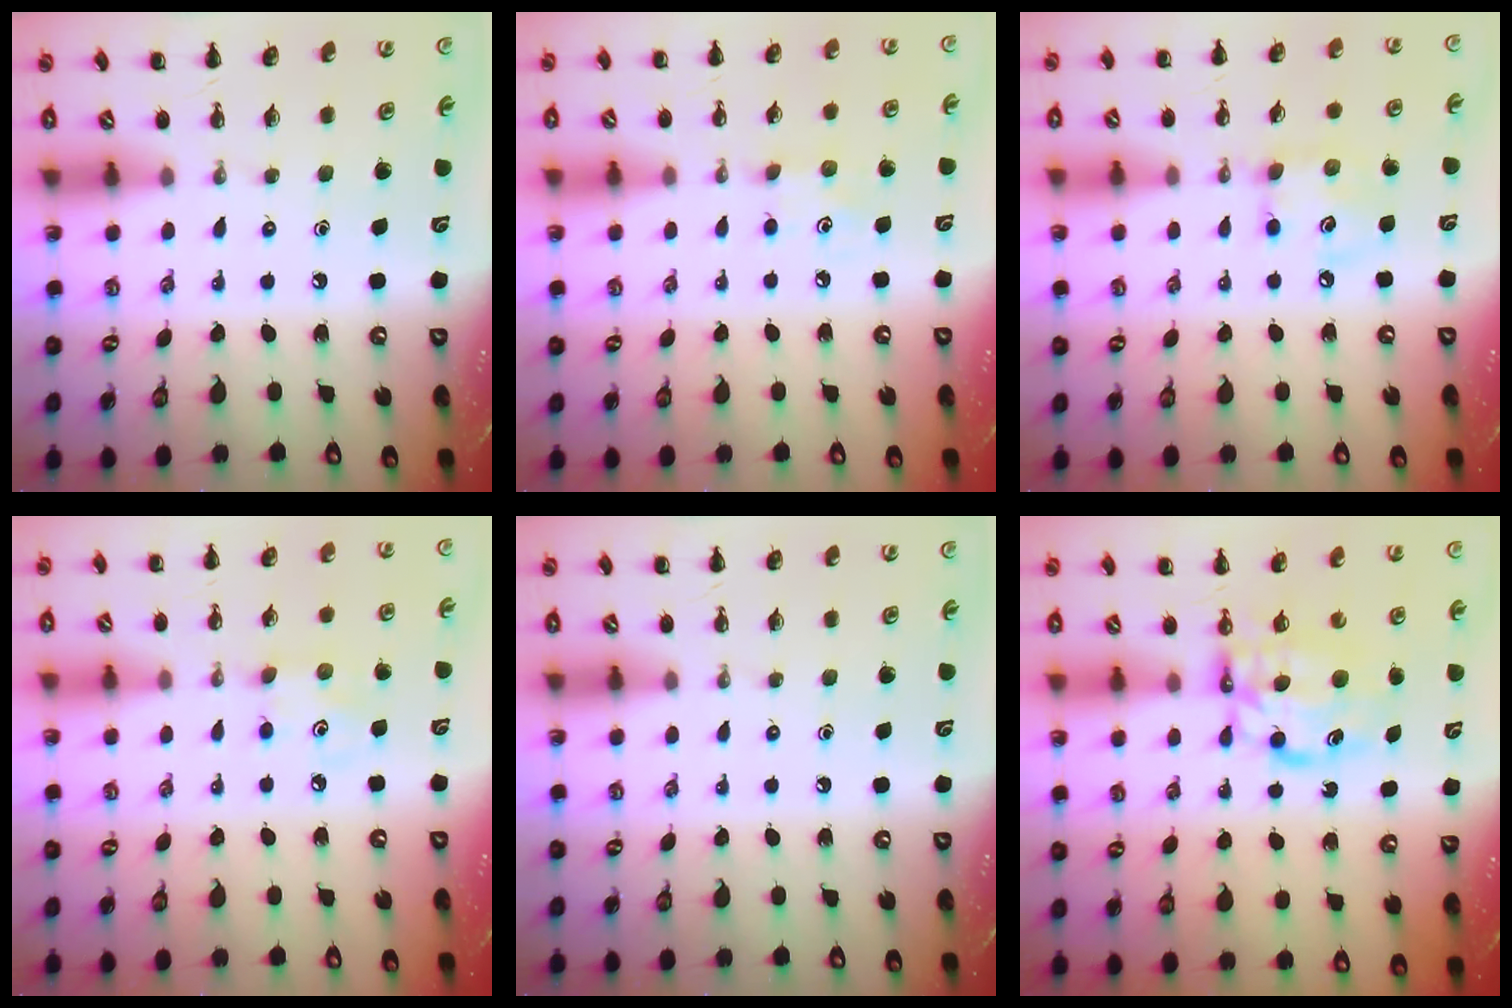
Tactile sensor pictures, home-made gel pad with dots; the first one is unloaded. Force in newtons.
{"total": 5.5, "press": 5.2, "slide": 1.7}
{"total": 6.5, "press": 6.5, "slide": 0.5}
{"total": 4.2, "press": 4.1, "slide": 0.8}
{"total": 0.0}
{"total": 6.9, "press": 6.8, "slide": 0.6}